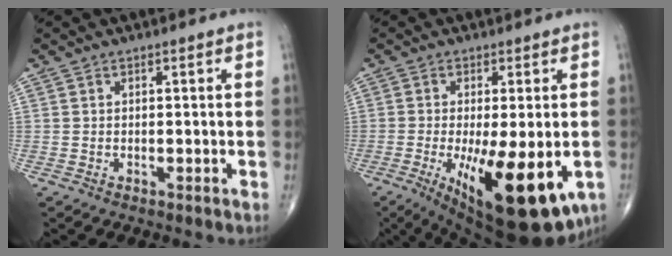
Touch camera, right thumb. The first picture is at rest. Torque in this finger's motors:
{"motor_torque": [2.54, 2.47, 1.36, -1.40, 0.50]}